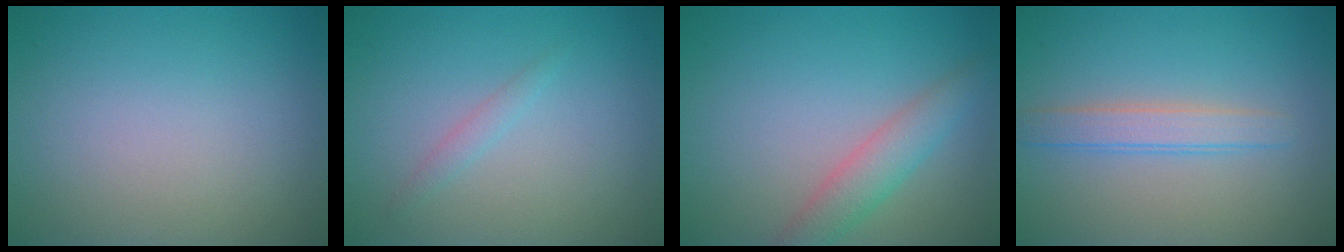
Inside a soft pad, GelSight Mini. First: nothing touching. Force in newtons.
{"total": 1.0, "press": 1.0, "slide": 0.1}
{"total": 2.9, "press": 2.9, "slide": 0.1}
{"total": 2.4, "press": 2.4, "slide": 0.2}